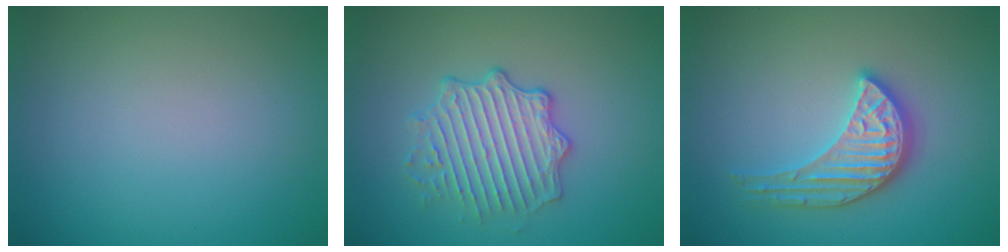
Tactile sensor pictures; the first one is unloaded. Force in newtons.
{"total": 4.0, "press": 3.7, "slide": 1.6}
{"total": 3.9, "press": 3.5, "slide": 1.6}